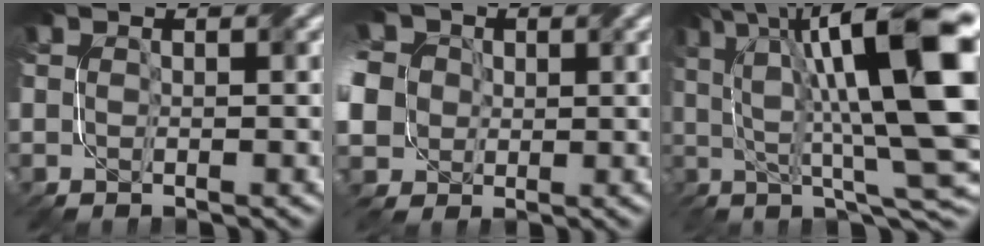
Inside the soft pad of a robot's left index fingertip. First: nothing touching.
{"total": 9.8, "force": [0.6, 8.5, 4.9], "torque": [-0.122, 0.014, -0.016]}
{"total": 16.6, "force": [4.5, 4.5, 15.3], "torque": [-0.238, 0.014, 0.082]}